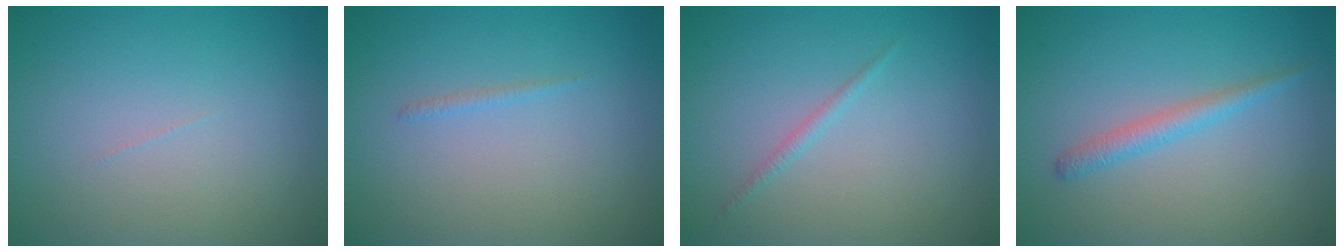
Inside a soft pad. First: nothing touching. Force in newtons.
{"total": 0.5, "press": 0.5, "slide": 0.1}
{"total": 0.7, "press": 0.7, "slide": 0.1}
{"total": 1.8, "press": 1.8, "slide": 0.0}